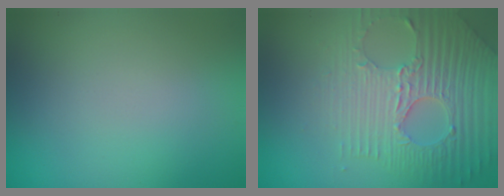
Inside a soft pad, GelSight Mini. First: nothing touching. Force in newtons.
{"total": 6.4, "press": 5.0, "slide": 3.9}